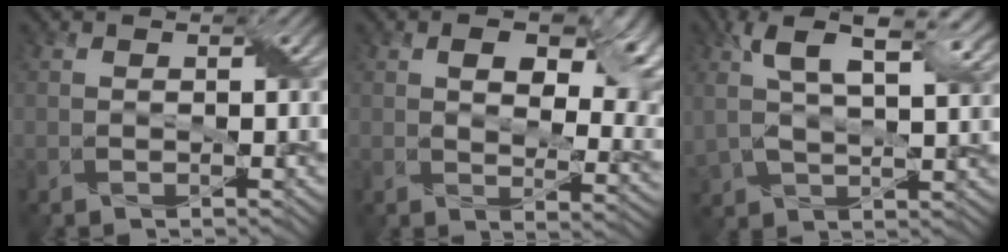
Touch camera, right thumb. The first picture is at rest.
{"total": 11.3, "force": [3.7, 5.9, 8.8], "torque": [-0.128, -0.007, 0.065]}
{"total": 11.1, "force": [5.1, 4.6, 8.7], "torque": [-0.192, 0.004, 0.087]}